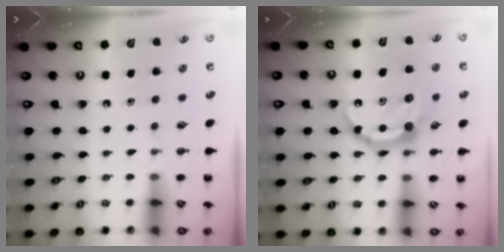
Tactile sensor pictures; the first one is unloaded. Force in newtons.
{"total": 13.7, "press": 13.7, "slide": 0.9}